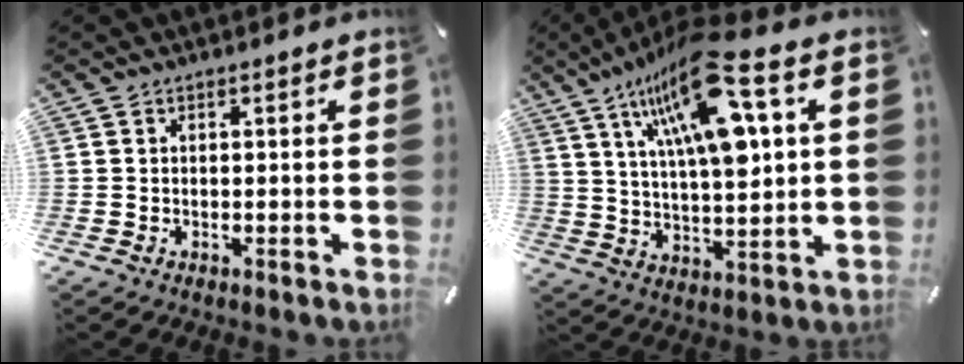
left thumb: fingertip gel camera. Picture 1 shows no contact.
{"total": 20.4, "force": [9.7, 6.5, 16.8], "torque": [-0.310, -0.038, 0.150]}